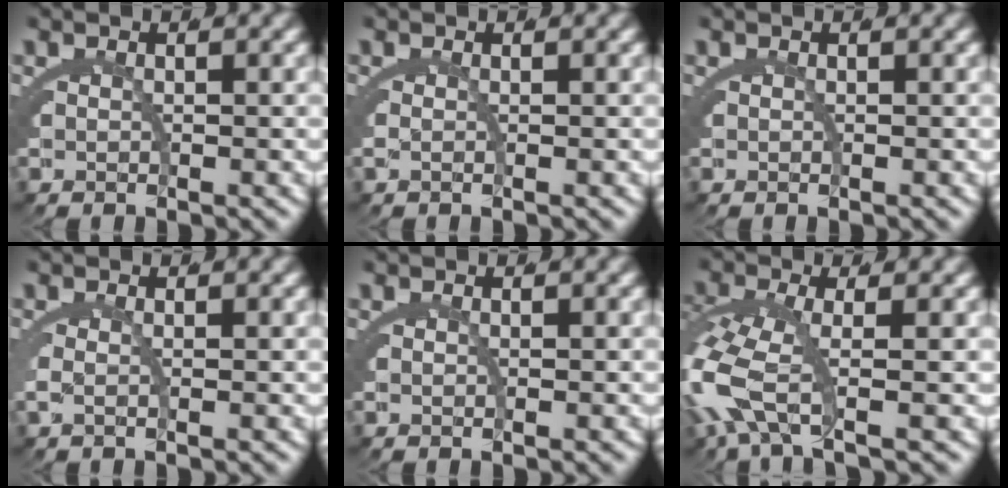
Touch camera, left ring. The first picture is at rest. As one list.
[{"total": 0.7, "force": [0.0, -0.3, 0.7], "torque": [-0.019, -0.007, 0.003]}, {"total": 0.0}, {"total": 1.1, "force": [0.0, -0.2, 1.1], "torque": [-0.031, -0.009, 0.003]}, {"total": 0.0}, {"total": 5.0, "force": [-1.4, 1.8, 4.4], "torque": [-0.136, -0.033, -0.006]}]